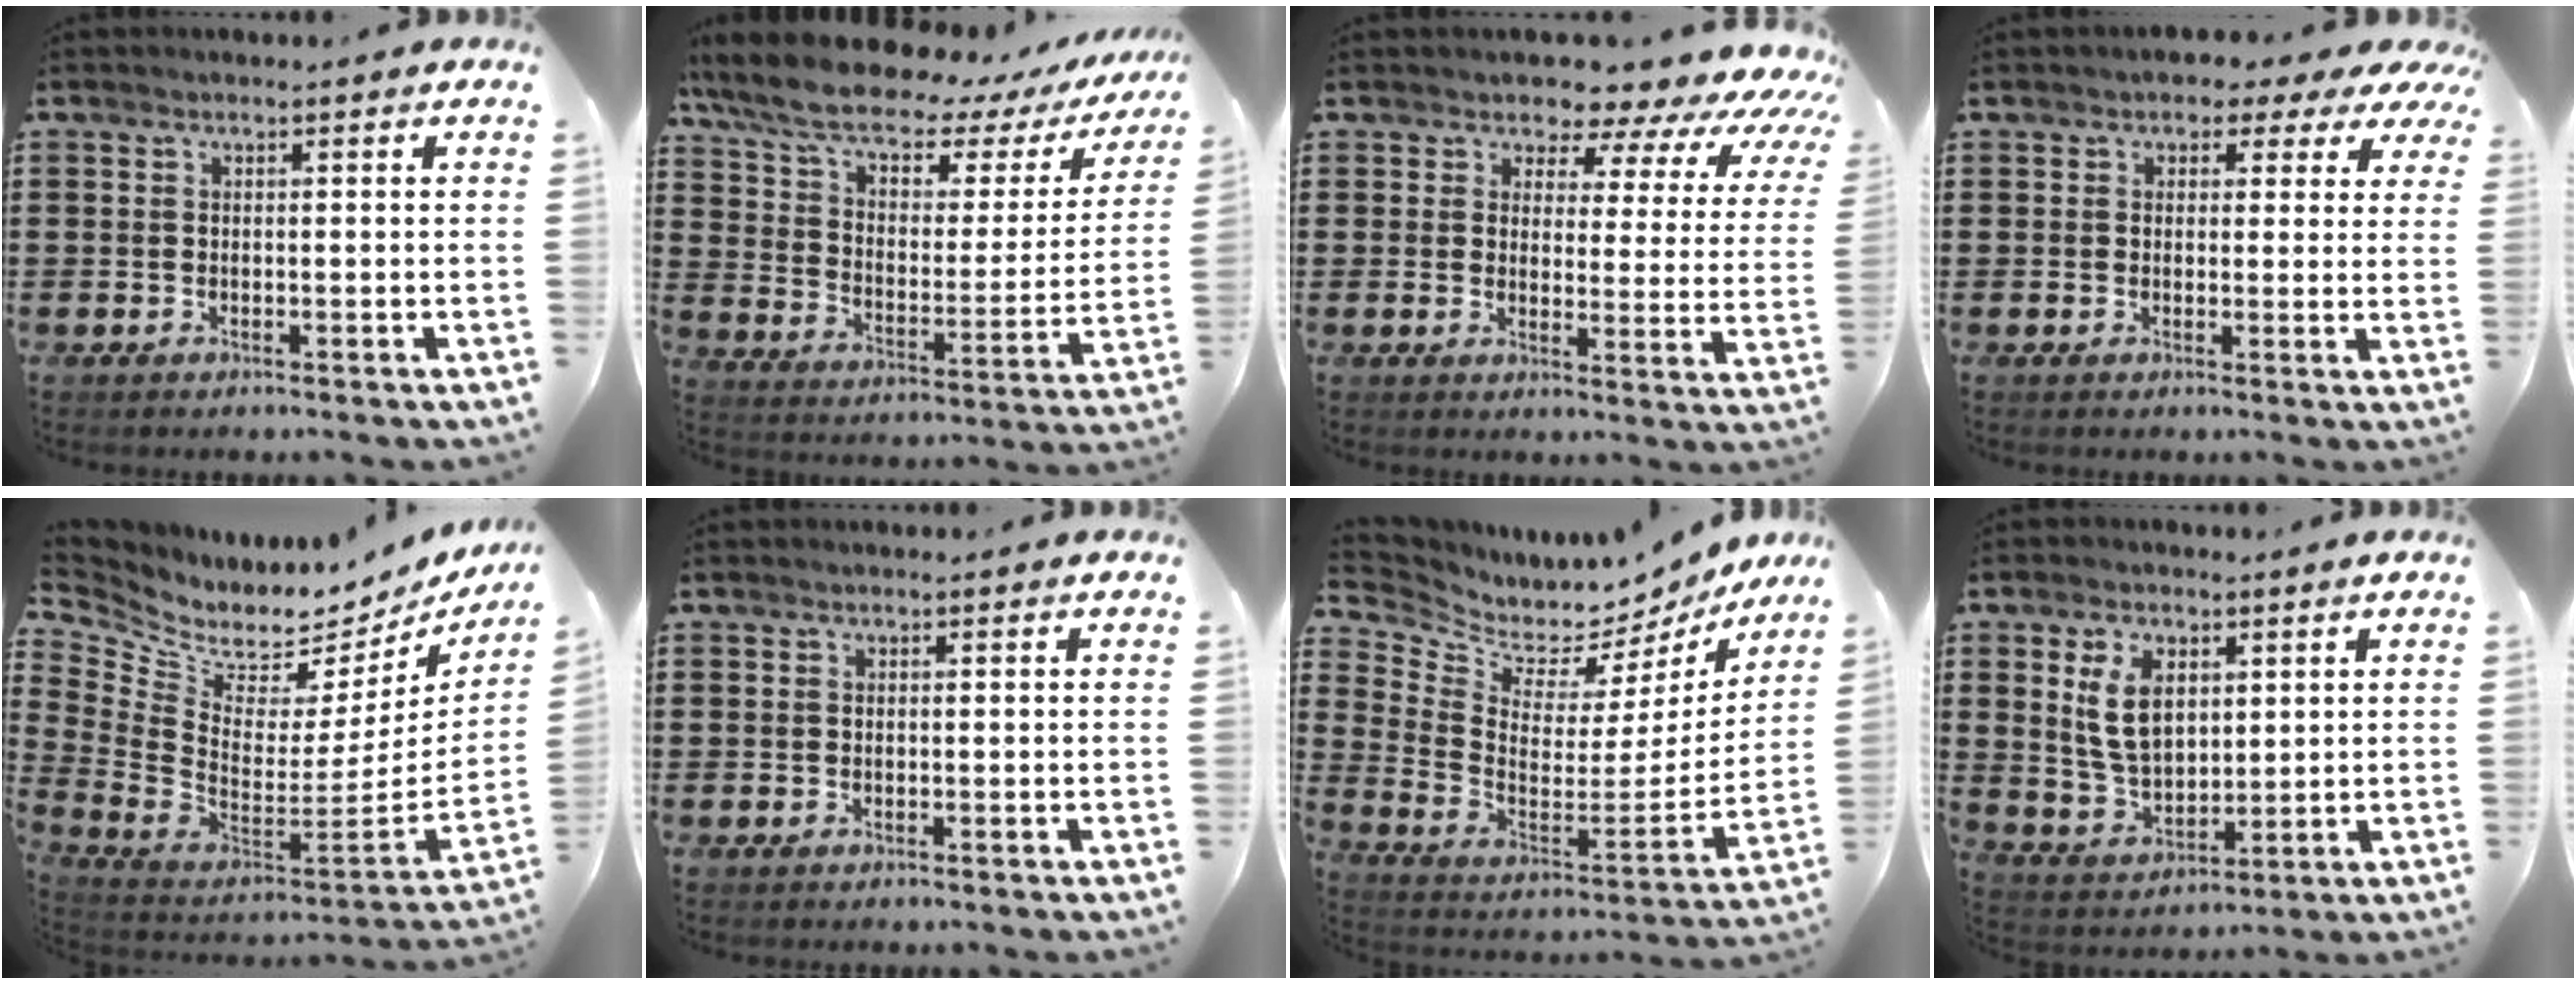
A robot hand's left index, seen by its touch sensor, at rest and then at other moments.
{"total": 9.6, "force": [7.2, 3.0, 5.6], "torque": [-0.128, -0.044, 0.123]}
{"total": 5.0, "force": [4.4, 2.1, 1.1], "torque": [-0.036, -0.037, 0.071]}
{"total": 2.7, "force": [1.7, 1.8, 1.2], "torque": [-0.021, -0.008, 0.024]}
{"total": 3.9, "force": [3.4, 1.6, 1.1], "torque": [-0.055, -0.057, 0.052]}
{"total": 0.0}
{"total": 5.1, "force": [4.9, 1.3, 0.3], "torque": [-0.035, -0.066, 0.080]}
{"total": 8.0, "force": [2.8, 5.0, 5.6], "torque": [-0.122, 0.003, 0.045]}